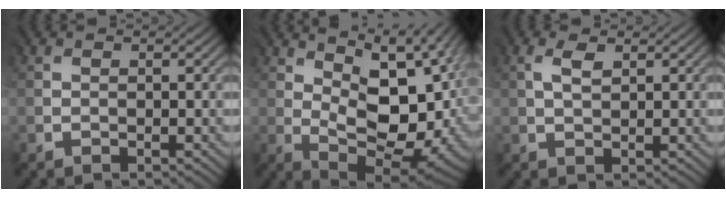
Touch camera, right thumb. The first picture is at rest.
{"total": 15.2, "force": [2.3, 7.6, 13.0], "torque": [-0.189, -0.005, 0.063]}
{"total": 2.3, "force": [1.2, 1.1, 1.6], "torque": [-0.044, 0.003, 0.024]}